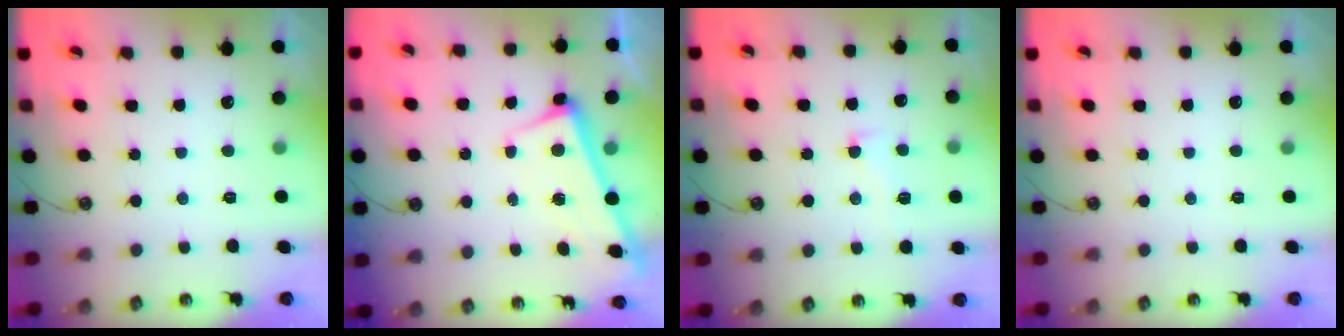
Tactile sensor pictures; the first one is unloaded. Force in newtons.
{"total": 2.8, "press": 2.7, "slide": 0.4}
{"total": 1.4, "press": 1.1, "slide": 0.8}
{"total": 0.0}